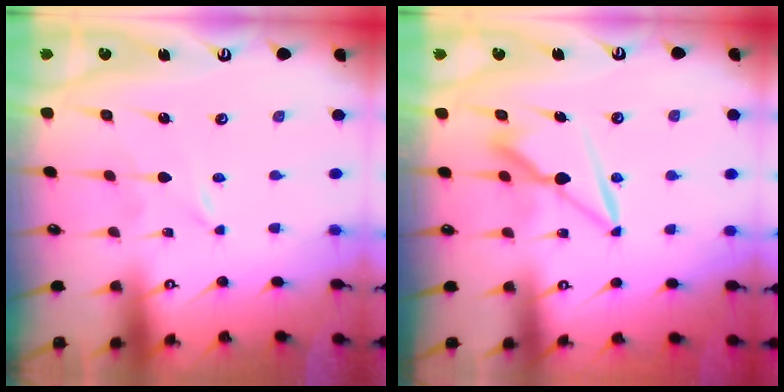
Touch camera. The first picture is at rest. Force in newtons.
{"total": 8.7, "press": 8.7, "slide": 0.5}